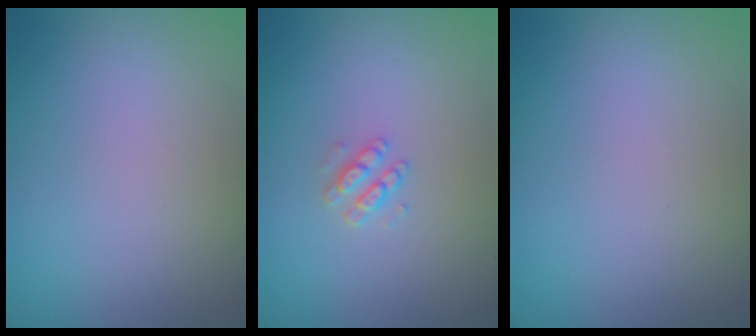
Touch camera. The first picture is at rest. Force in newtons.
{"total": 1.6, "press": 1.6, "slide": 0.3}
{"total": 0.0}